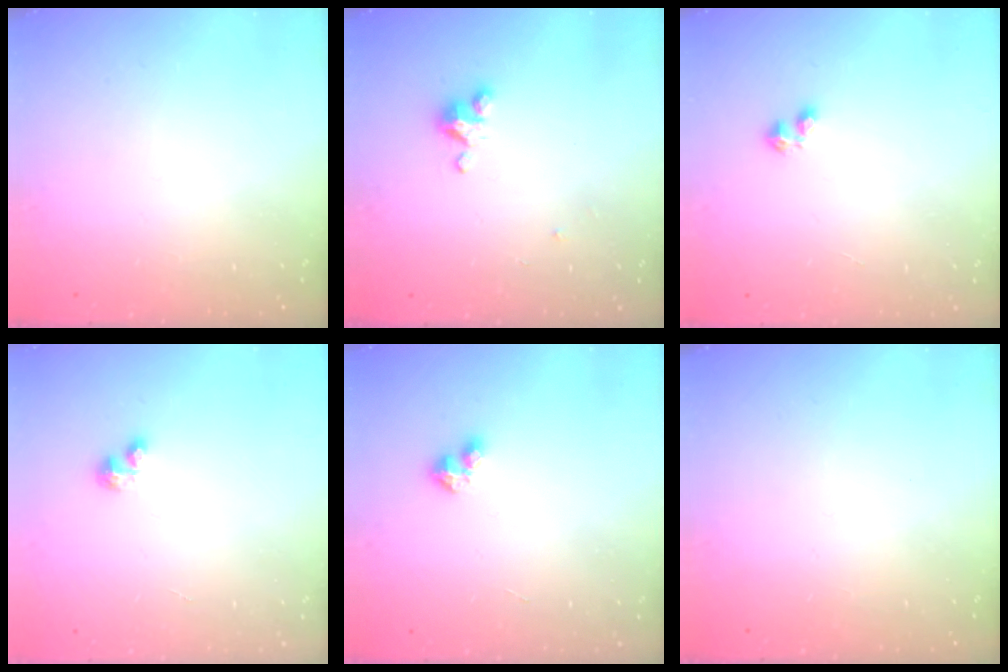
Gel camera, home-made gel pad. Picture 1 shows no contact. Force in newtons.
{"total": 2.9, "press": 2.9, "slide": 0.3}
{"total": 2.4, "press": 2.3, "slide": 0.6}
{"total": 2.1, "press": 2.1, "slide": 0.2}
{"total": 2.8, "press": 2.8, "slide": 0.2}
{"total": 0.0}